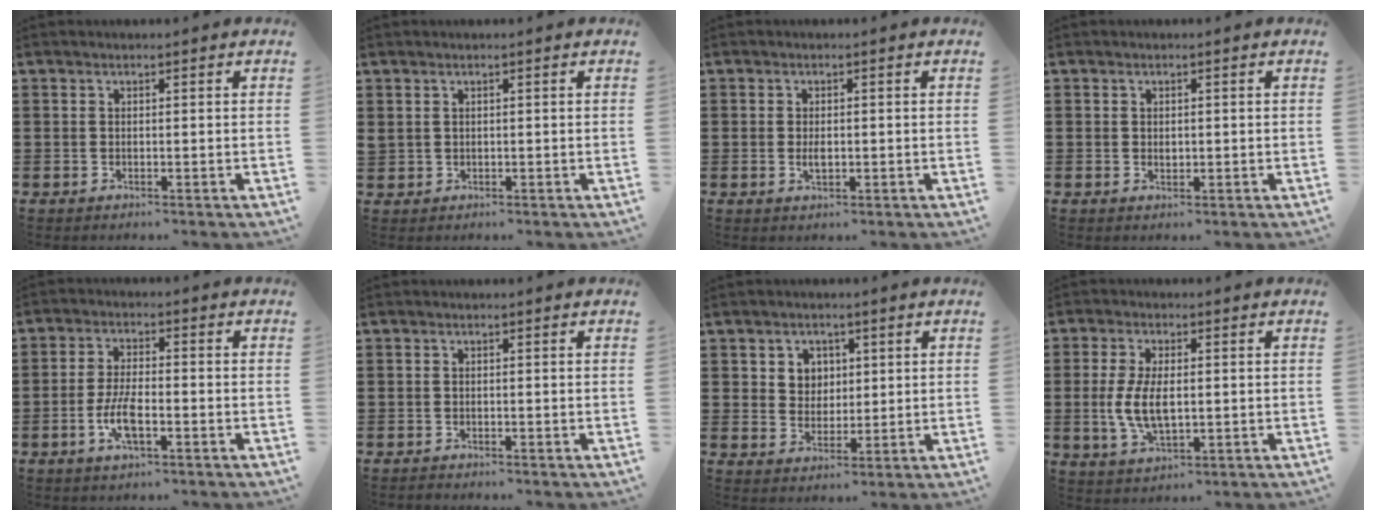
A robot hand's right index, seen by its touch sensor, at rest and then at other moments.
{"total": 0.9, "force": [0.5, 0.7, 0.3], "torque": [-0.008, 0.004, 0.009]}
{"total": 1.8, "force": [-0.1, 0.7, 1.6], "torque": [-0.031, -0.002, -0.001]}
{"total": 0.8, "force": [0.2, 0.6, 0.5], "torque": [-0.012, 0.003, 0.004]}
{"total": 5.6, "force": [-2.0, 1.8, 4.9], "torque": [-0.110, -0.005, -0.042]}
{"total": 0.5, "force": [-0.5, 0.0, -0.1], "torque": [-0.001, -0.001, -0.010]}
{"total": 3.8, "force": [1.5, 3.4, 0.7], "torque": [-0.022, 0.010, 0.025]}
{"total": 6.5, "force": [-0.3, 3.0, 5.8], "torque": [-0.128, -0.001, -0.009]}